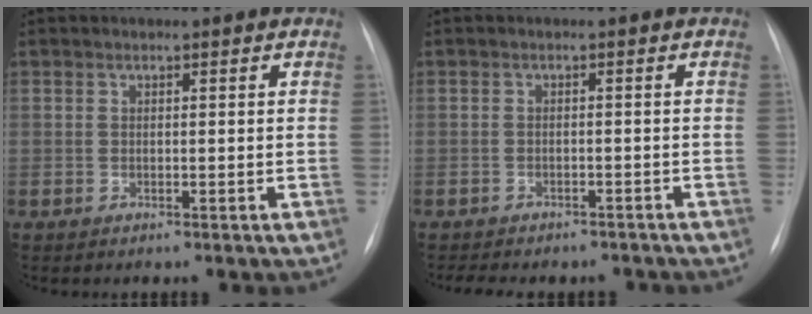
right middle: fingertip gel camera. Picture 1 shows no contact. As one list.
[{"total": 8.8, "force": [-7.7, 3.3, 2.9], "torque": [-0.047, 0.007, -0.090]}]